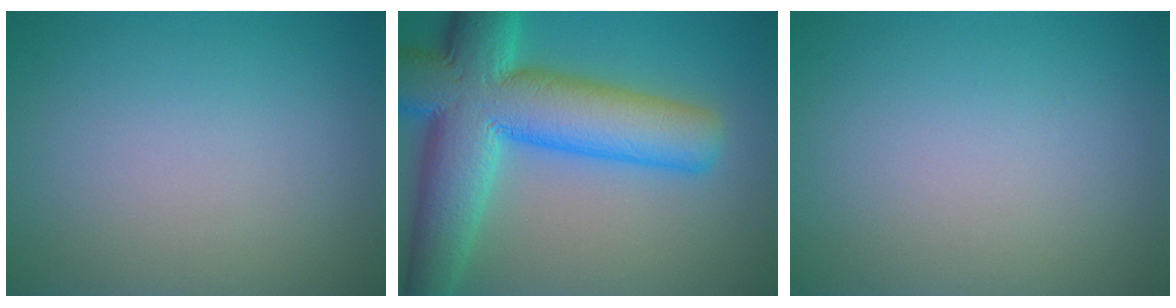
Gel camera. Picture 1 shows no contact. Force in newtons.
{"total": 13.2, "press": 13.2, "slide": 0.6}
{"total": 0.0}